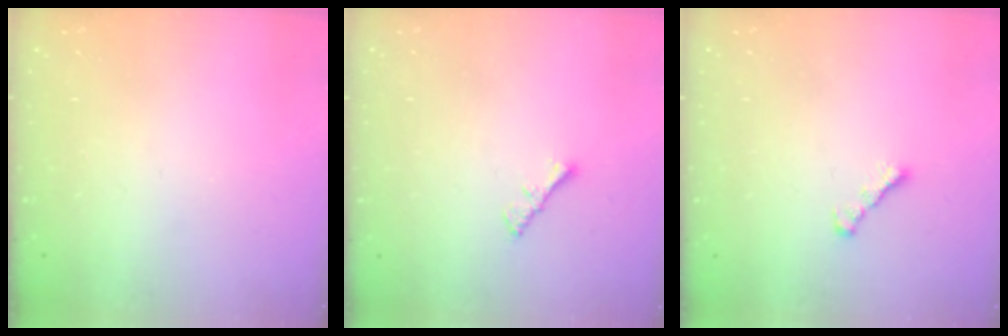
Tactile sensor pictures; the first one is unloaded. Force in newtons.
{"total": 1.3, "press": 1.2, "slide": 0.4}
{"total": 2.5, "press": 2.4, "slide": 0.6}